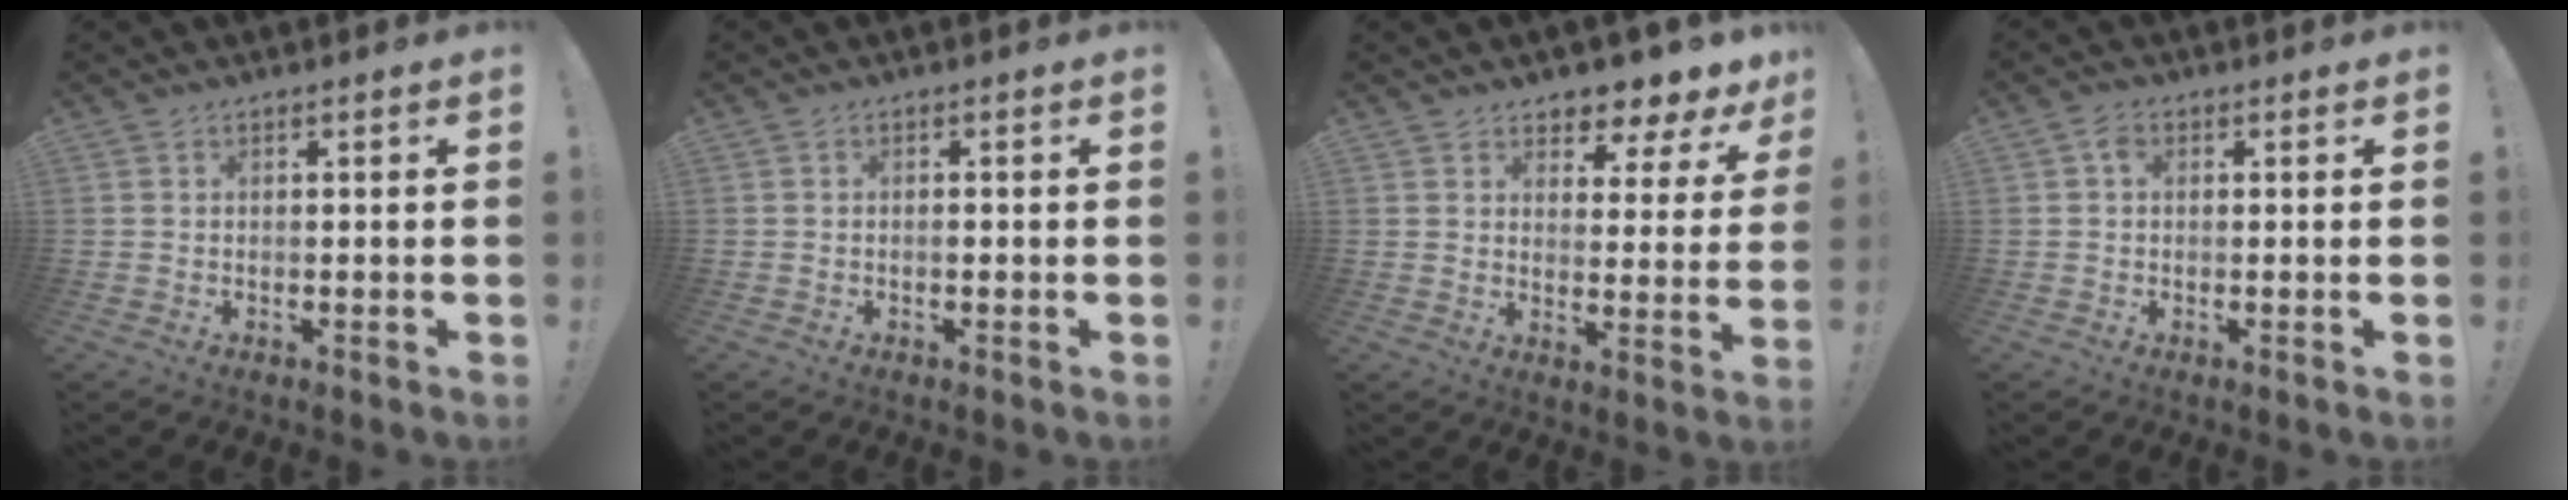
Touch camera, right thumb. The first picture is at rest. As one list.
[{"total": 0.8, "force": [-0.5, 0.4, 0.5], "torque": [-0.016, 0.003, -0.008]}, {"total": 5.3, "force": [4.6, 2.2, 1.4], "torque": [-0.012, -0.055, 0.080]}, {"total": 2.1, "force": [0.3, 1.6, 1.3], "torque": [-0.025, 0.006, 0.004]}]